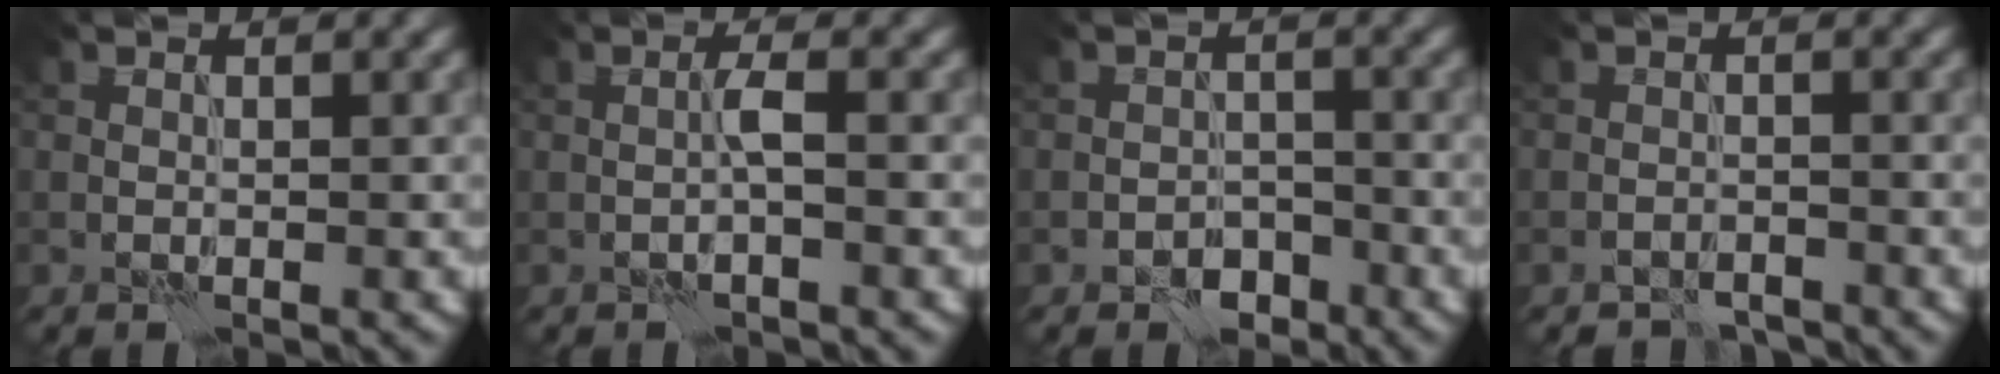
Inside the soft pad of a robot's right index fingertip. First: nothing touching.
{"total": 1.4, "force": [-0.4, 0.0, 1.4], "torque": [-0.027, 0.005, -0.008]}
{"total": 2.4, "force": [-1.7, 1.5, 0.9], "torque": [-0.007, 0.005, -0.031]}
{"total": 1.6, "force": [-1.5, 0.4, 0.1], "torque": [0.004, 0.007, -0.027]}